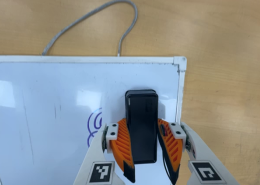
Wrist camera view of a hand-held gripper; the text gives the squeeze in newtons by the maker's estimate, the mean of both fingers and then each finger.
{"total": 14.3, "left": 13.6, "right": 15.1}